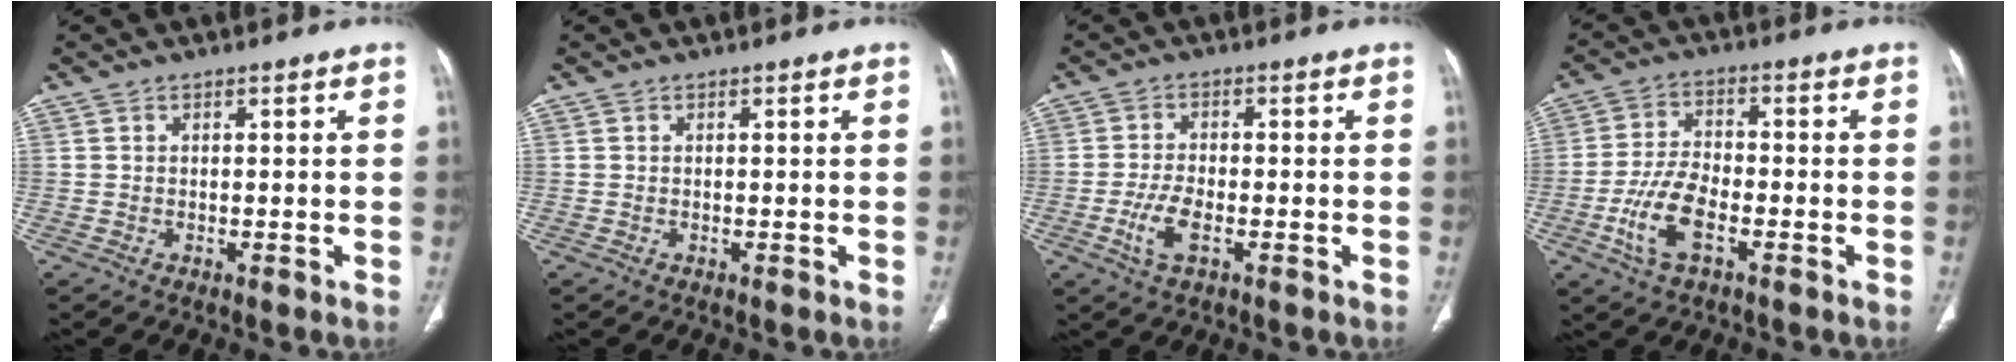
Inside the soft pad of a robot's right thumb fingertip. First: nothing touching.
{"total": 0.0}
{"total": 5.3, "force": [-2.0, 2.3, 4.4], "torque": [-0.096, 0.005, -0.036]}
{"total": 9.0, "force": [-3.6, 4.1, 7.2], "torque": [-0.152, 0.013, -0.069]}